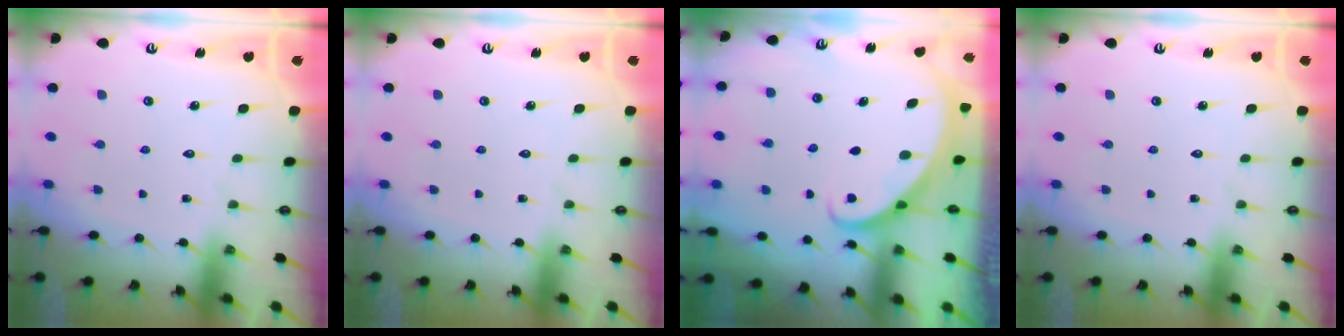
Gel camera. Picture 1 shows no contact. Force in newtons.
{"total": 0.0}
{"total": 2.6, "press": 2.6, "slide": 0.2}
{"total": 0.0}